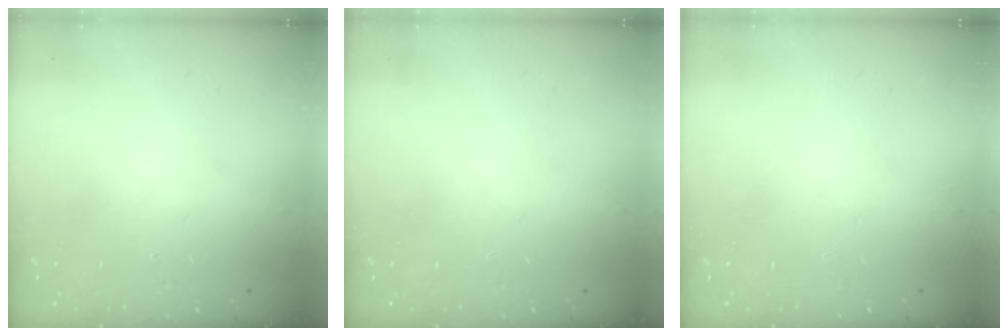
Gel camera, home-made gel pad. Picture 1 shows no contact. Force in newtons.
{"total": 0.0}
{"total": 0.0}